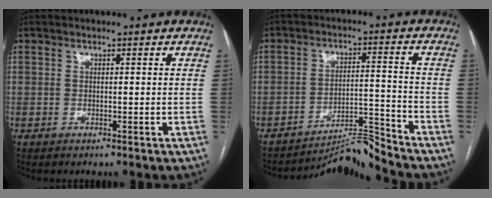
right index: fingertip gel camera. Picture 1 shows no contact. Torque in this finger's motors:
{"motor_torque": [-0.43, -0.69, -0.02, 0.00]}